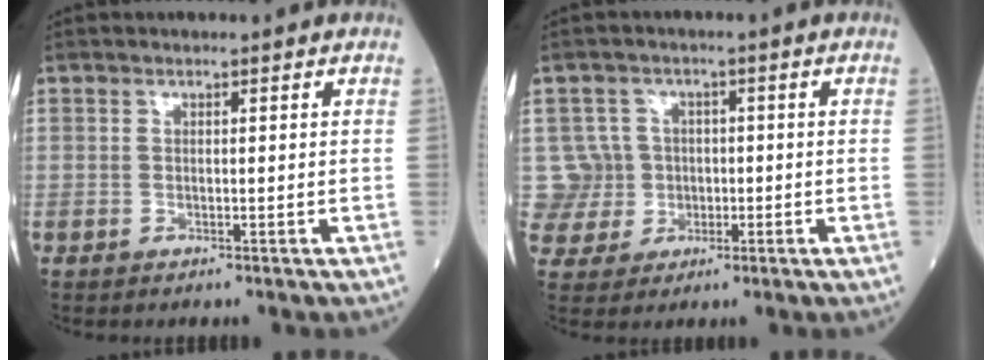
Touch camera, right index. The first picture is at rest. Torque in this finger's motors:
{"motor_torque": [-0.04, -0.08, -0.13, -0.05]}